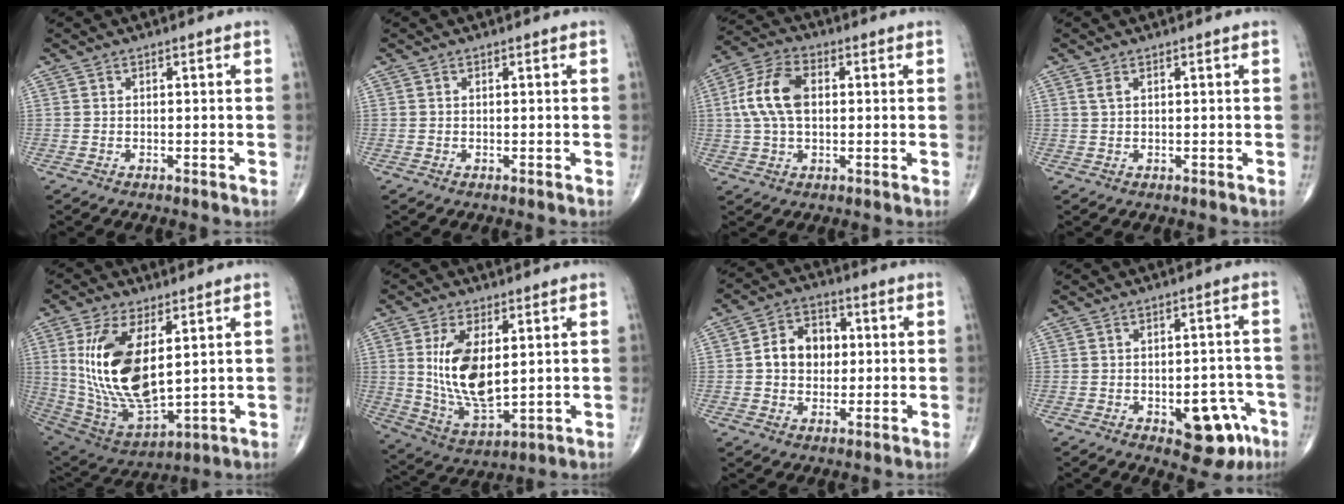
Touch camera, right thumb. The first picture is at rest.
{"total": 0.0}
{"total": 10.7, "force": [1.2, 6.3, 8.5], "torque": [-0.174, 0.021, 0.020]}
{"total": 1.0, "force": [0.5, 0.3, 0.8], "torque": [-0.018, 0.008, 0.012]}
{"total": 19.1, "force": [4.3, 9.0, 16.3], "torque": [-0.316, -0.026, 0.099]}
{"total": 13.8, "force": [2.5, 6.8, 11.7], "torque": [-0.212, -0.023, 0.063]}
{"total": 9.0, "force": [0.7, 7.0, 5.6], "torque": [-0.060, 0.016, 0.005]}
{"total": 10.4, "force": [-4.5, 5.2, 7.8], "torque": [-0.061, 0.031, -0.047]}